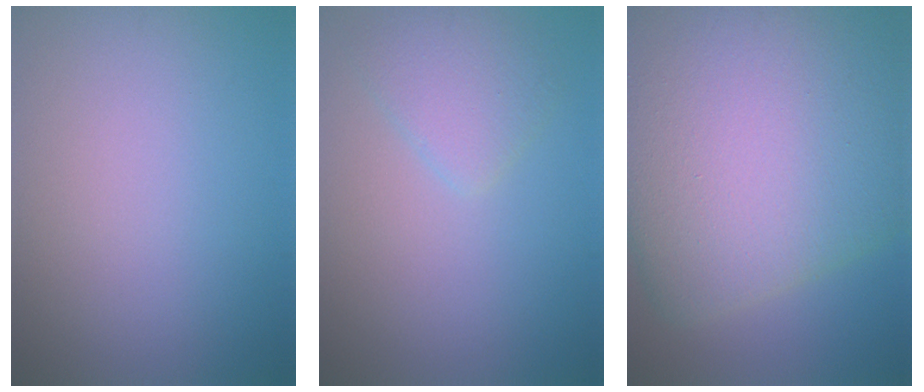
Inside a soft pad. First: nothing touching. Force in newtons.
{"total": 2.5, "press": 2.5, "slide": 0.2}
{"total": 16.8, "press": 16.8, "slide": 0.9}